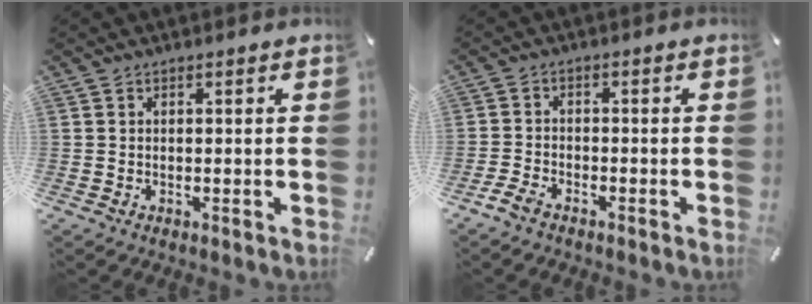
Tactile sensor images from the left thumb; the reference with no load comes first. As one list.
[{"total": 3.1, "force": [-2.6, 1.3, 1.2], "torque": [-0.039, 0.007, -0.055]}]